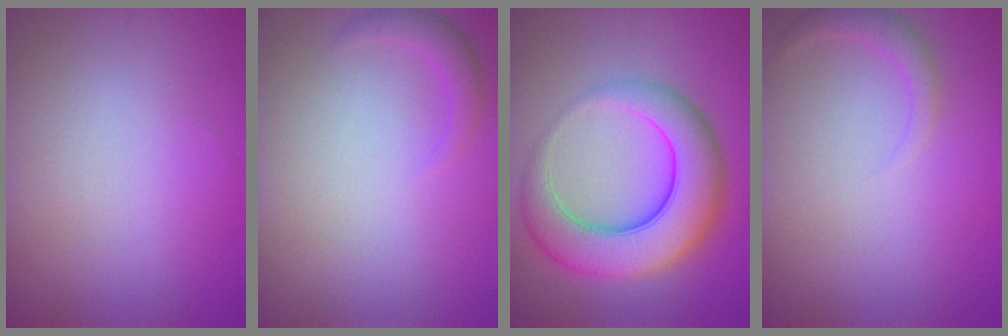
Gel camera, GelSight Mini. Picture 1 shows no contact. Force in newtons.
{"total": 1.6, "press": 1.6, "slide": 0.1}
{"total": 8.7, "press": 8.7, "slide": 0.1}
{"total": 1.5, "press": 1.5, "slide": 0.2}